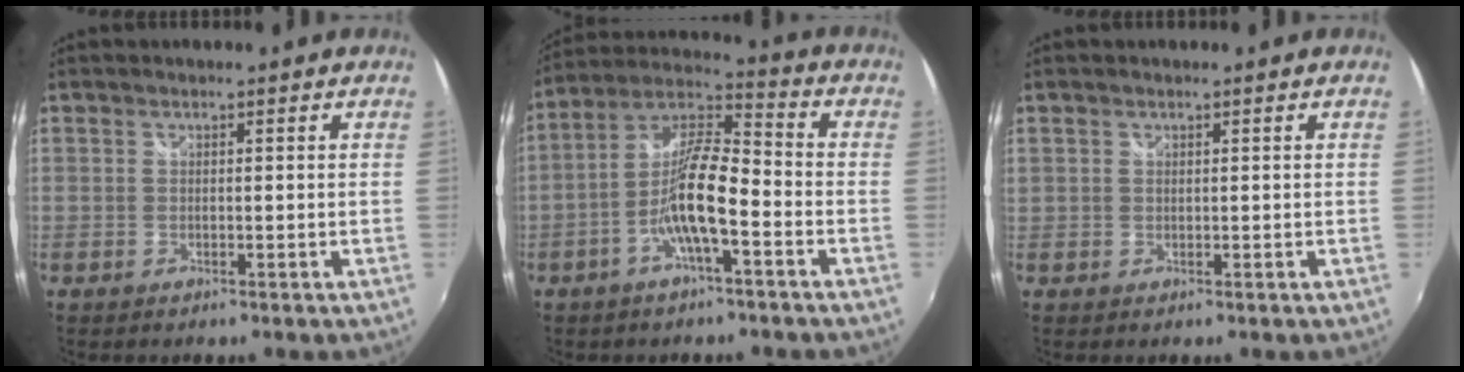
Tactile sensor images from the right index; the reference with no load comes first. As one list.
[{"total": 11.3, "force": [-4.3, 2.2, 10.2], "torque": [-0.208, 0.008, -0.085]}, {"total": 0.5, "force": [0.3, 0.4, 0.2], "torque": [-0.003, 0.000, 0.005]}]